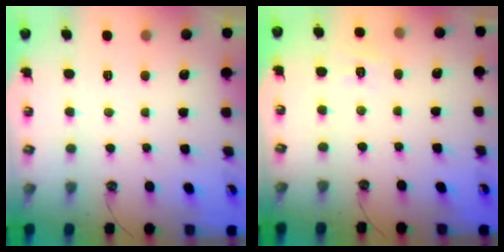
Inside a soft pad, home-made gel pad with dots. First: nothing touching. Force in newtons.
{"total": 3.7, "press": 3.7, "slide": 0.5}